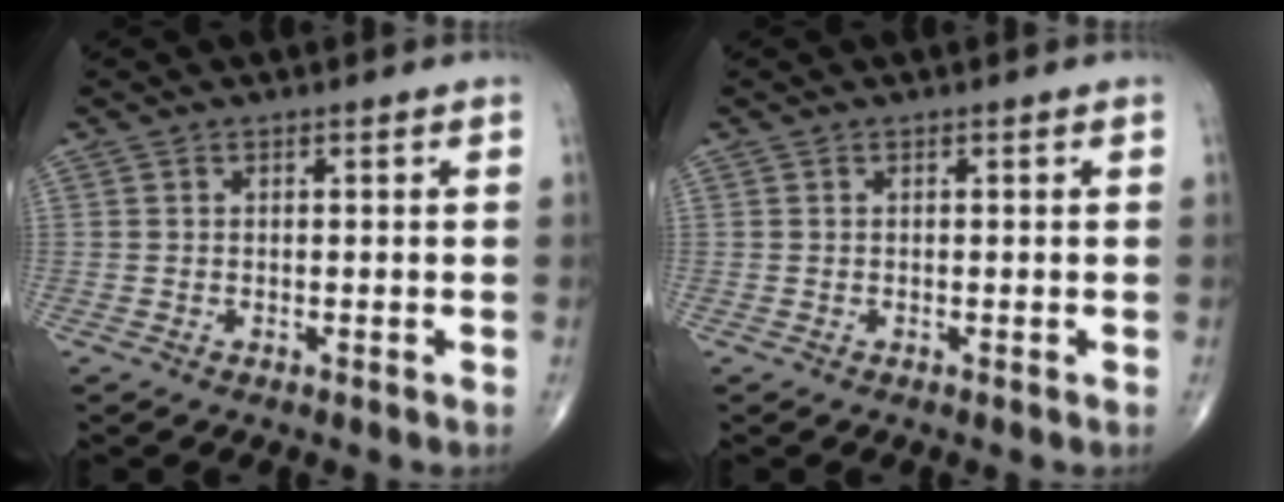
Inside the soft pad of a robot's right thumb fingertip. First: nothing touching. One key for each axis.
{"total": 0.0}